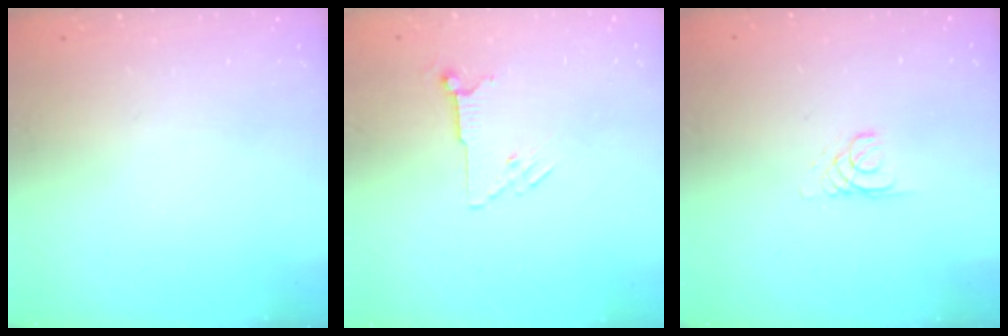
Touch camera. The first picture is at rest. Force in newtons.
{"total": 6.3, "press": 6.3, "slide": 0.5}
{"total": 1.1, "press": 1.1, "slide": 0.1}